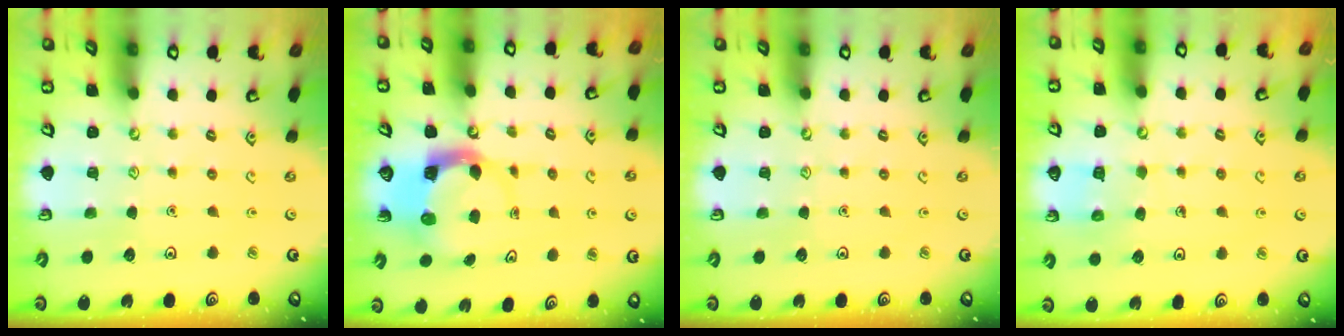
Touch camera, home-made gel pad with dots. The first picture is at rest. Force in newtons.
{"total": 3.8, "press": 3.8, "slide": 0.6}
{"total": 0.0}
{"total": 6.1, "press": 6.1, "slide": 0.5}